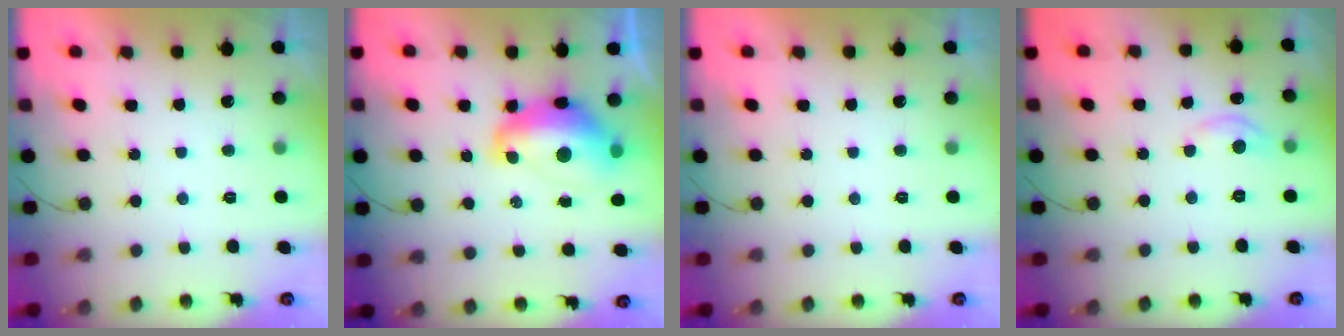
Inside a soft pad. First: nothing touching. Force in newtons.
{"total": 14.4, "press": 14.4, "slide": 1.3}
{"total": 0.0}
{"total": 5.1, "press": 5.0, "slide": 0.7}